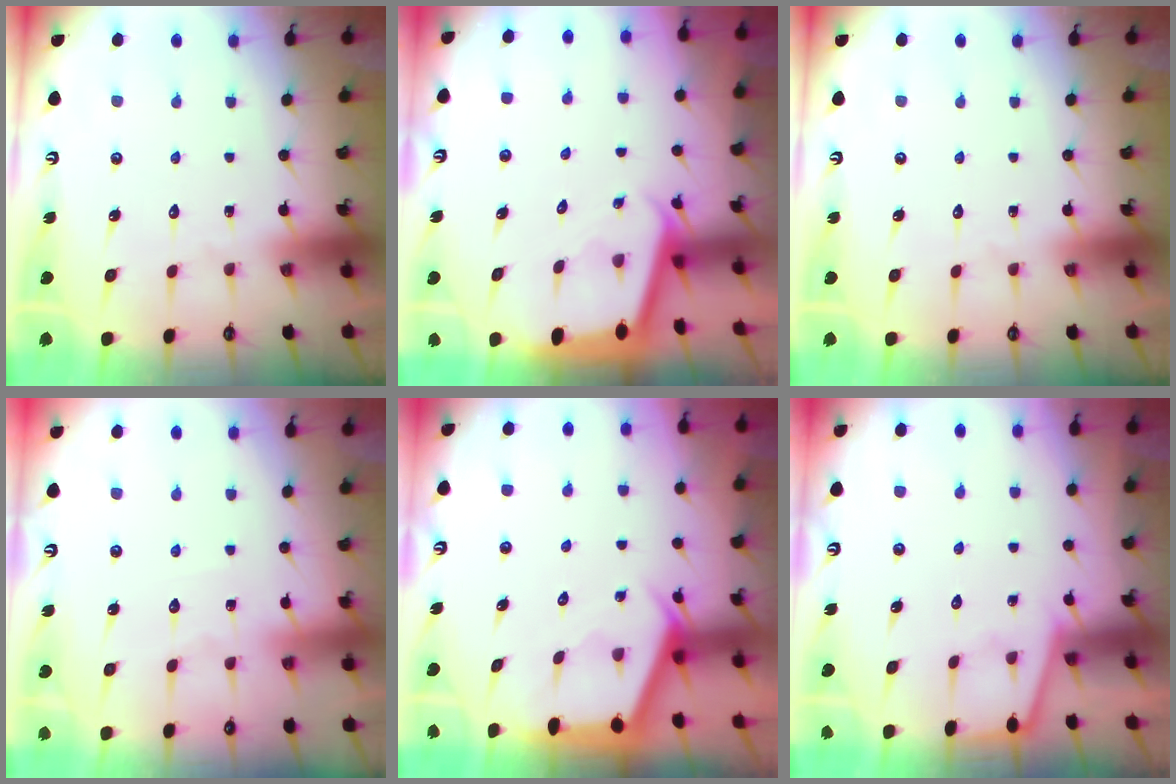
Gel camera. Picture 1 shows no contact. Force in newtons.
{"total": 1.9, "press": 1.9, "slide": 0.1}
{"total": 0.0}
{"total": 4.4, "press": 4.3, "slide": 0.6}
{"total": 2.9, "press": 2.8, "slide": 0.4}
{"total": 2.1, "press": 2.0, "slide": 0.3}